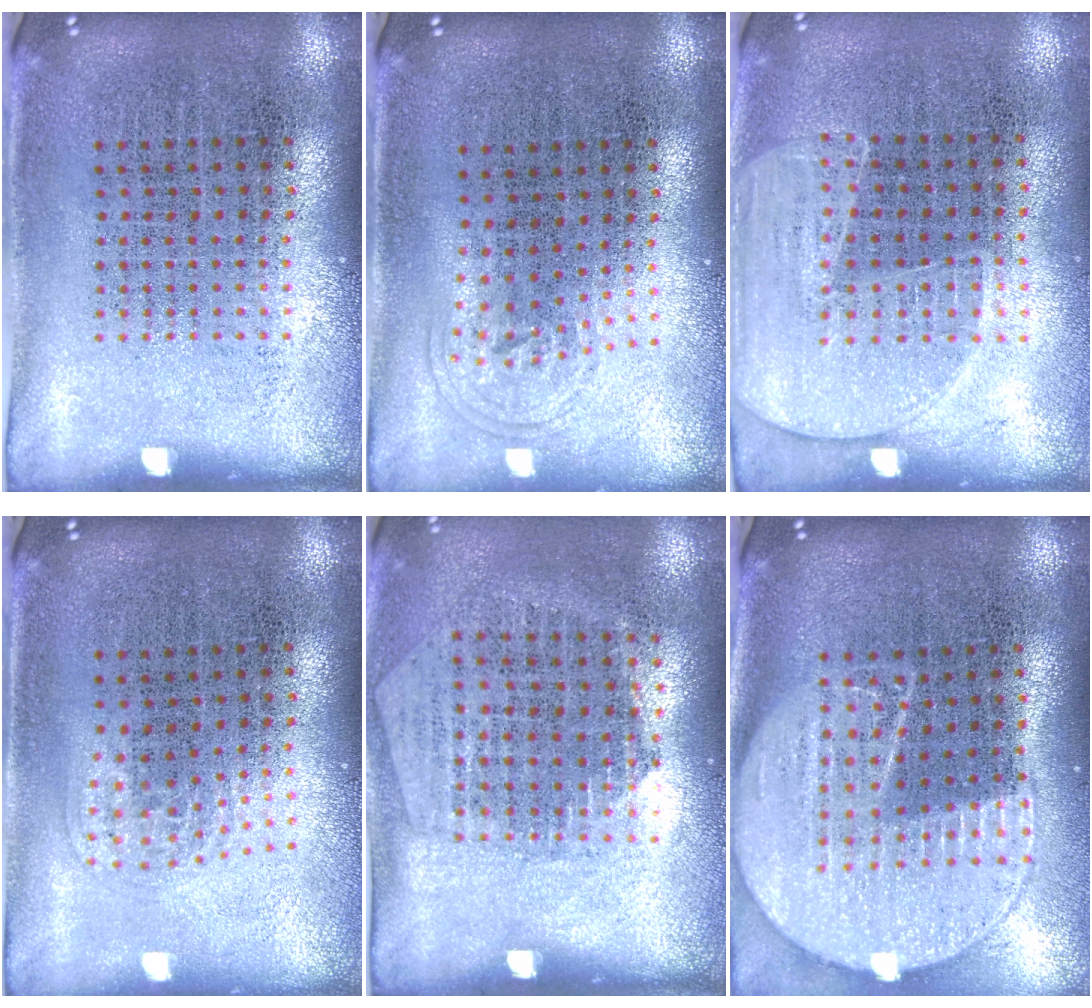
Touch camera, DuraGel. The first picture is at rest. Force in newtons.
{"total": 0.9, "press": 0.6, "slide": 0.6}
{"total": 1.6, "press": 1.4, "slide": 0.8}
{"total": 1.0, "press": 0.7, "slide": 0.7}
{"total": 1.3, "press": 1.2, "slide": 0.6}
{"total": 2.1, "press": 1.8, "slide": 1.1}